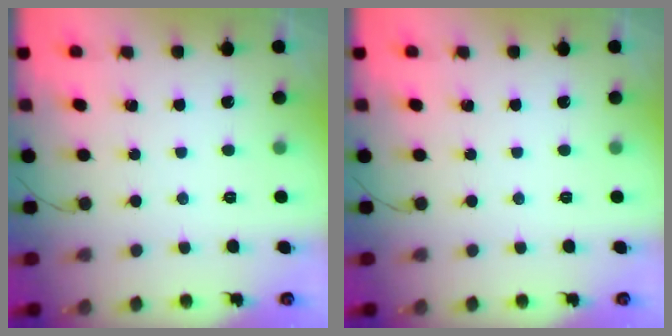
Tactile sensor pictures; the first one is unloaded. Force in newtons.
{"total": 0.0}